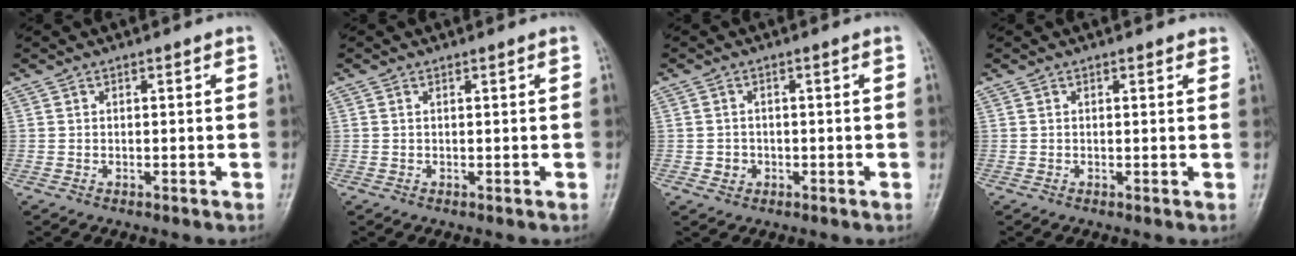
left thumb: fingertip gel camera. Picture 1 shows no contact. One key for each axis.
{"total": 0.0}
{"total": 1.8, "fx": -0.5, "fy": 1.6, "fz": 0.5, "tx": 0.002, "ty": 0.005, "tz": -0.005}
{"total": 0.8, "fx": 0.6, "fy": 0.3, "fz": 0.3, "tx": 0.000, "ty": -0.002, "tz": 0.005}